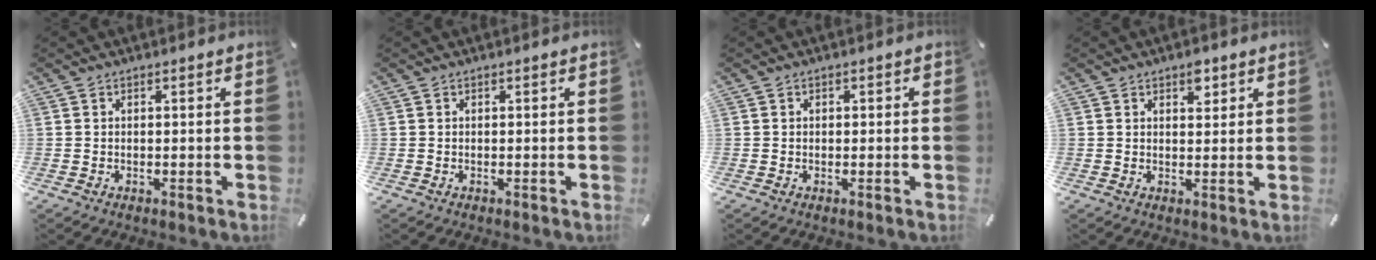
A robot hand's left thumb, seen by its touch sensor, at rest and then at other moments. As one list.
[{"total": 0.0}, {"total": 0.7, "force": [-0.1, 0.6, 0.2], "torque": [-0.003, 0.006, -0.003]}, {"total": 3.4, "force": [2.0, 2.1, 1.9], "torque": [-0.009, -0.008, 0.028]}]